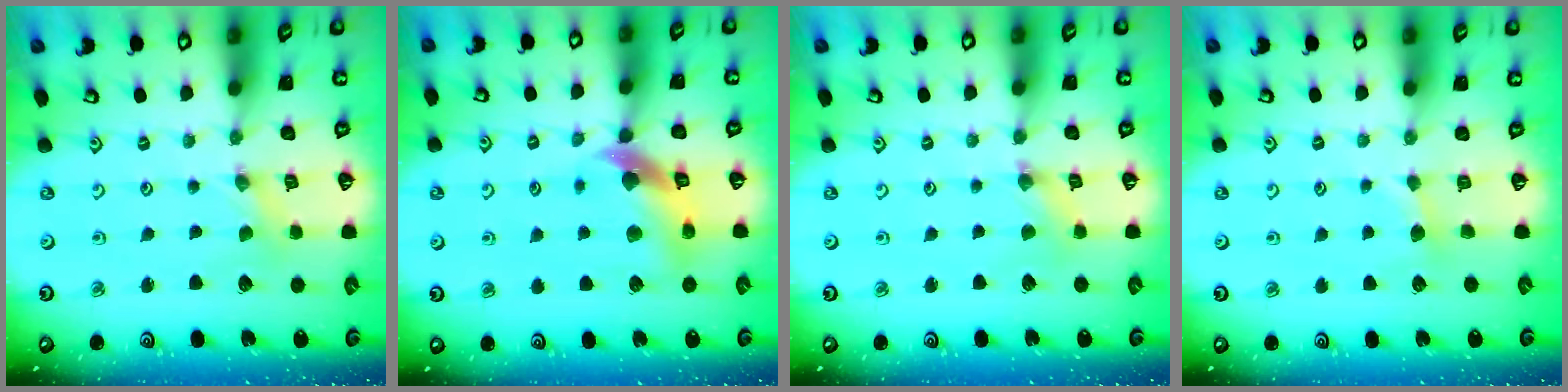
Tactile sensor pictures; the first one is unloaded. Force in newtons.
{"total": 10.8, "press": 10.6, "slide": 1.7}
{"total": 1.3, "press": 1.3, "slide": 0.3}
{"total": 3.3, "press": 3.3, "slide": 0.5}